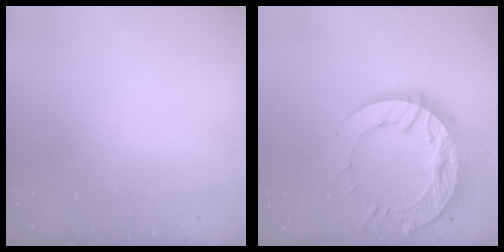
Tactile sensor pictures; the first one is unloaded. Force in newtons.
{"total": 20.5, "press": 20.4, "slide": 1.7}